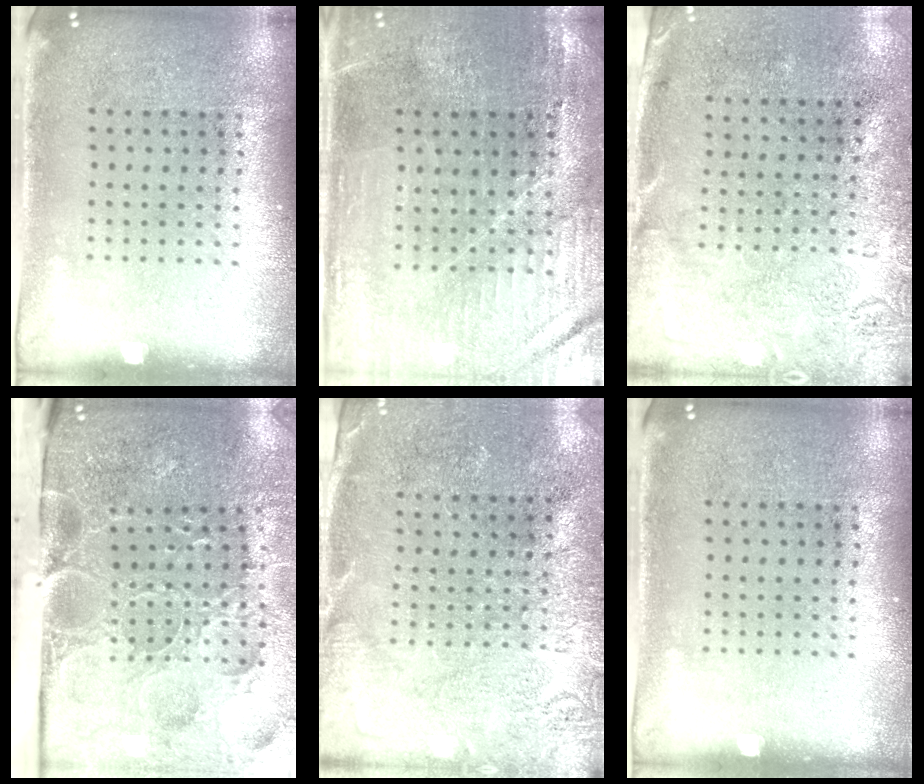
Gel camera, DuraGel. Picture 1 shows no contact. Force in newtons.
{"total": 1.7, "press": 1.7, "slide": 0.3}
{"total": 2.8, "press": 2.2, "slide": 1.7}
{"total": 5.2, "press": 4.1, "slide": 3.1}
{"total": 2.7, "press": 2.7, "slide": 0.4}
{"total": 0.0}